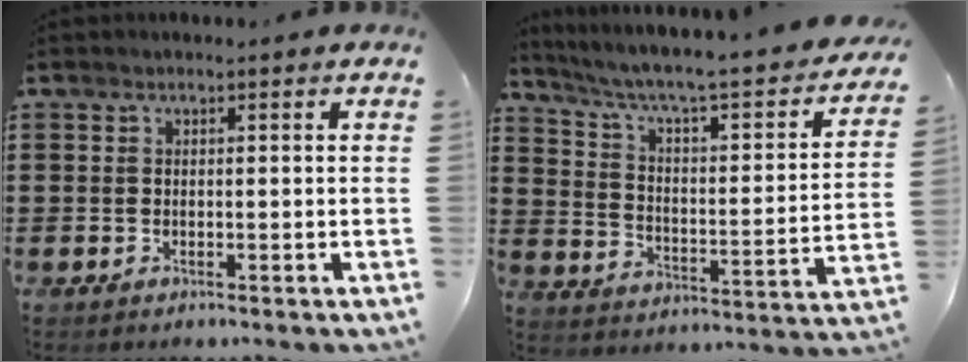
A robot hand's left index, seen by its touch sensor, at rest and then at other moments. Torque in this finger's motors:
{"motor_torque": [1.92, -0.21, 0.42, 0.21]}